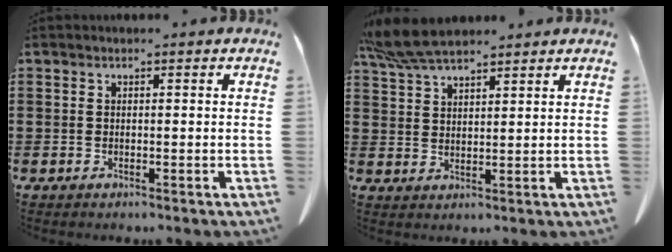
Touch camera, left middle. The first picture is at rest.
{"total": 6.6, "force": [5.7, 1.7, 3.0], "torque": [-0.077, -0.005, 0.109]}